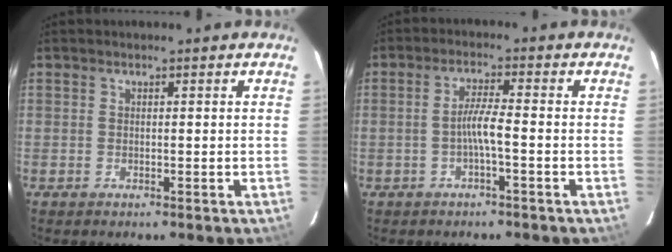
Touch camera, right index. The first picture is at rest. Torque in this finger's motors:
{"motor_torque": [0.23, -0.03, 0.34, 0.09]}